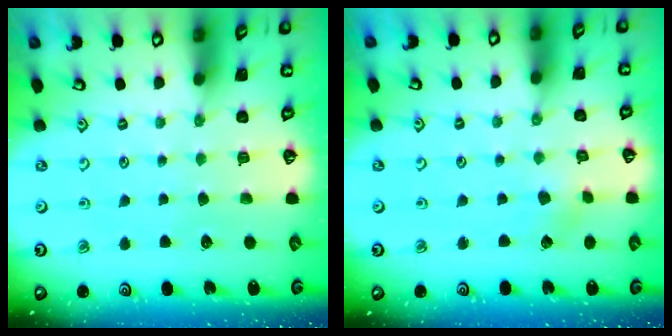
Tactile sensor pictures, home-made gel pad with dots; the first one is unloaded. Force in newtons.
{"total": 1.8, "press": 1.7, "slide": 0.6}